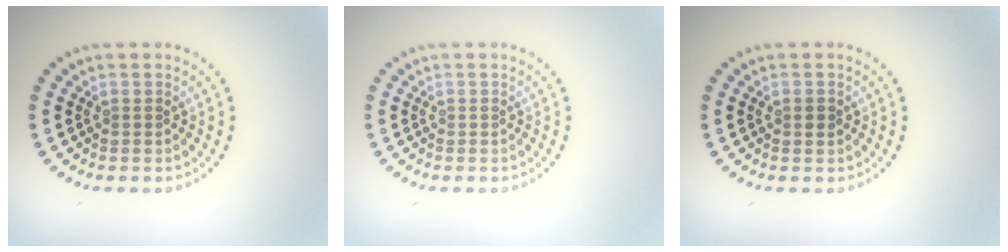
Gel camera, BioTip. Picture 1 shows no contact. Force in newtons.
{"total": 0.0}
{"total": 0.8, "press": 0.8, "slide": 0.1}